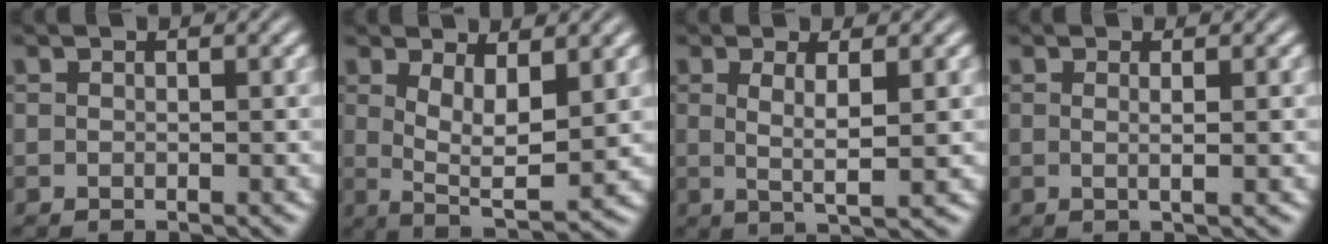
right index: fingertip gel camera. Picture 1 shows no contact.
{"total": 5.0, "force": [0.7, 1.9, 4.6], "torque": [-0.079, -0.028, 0.022]}
{"total": 3.2, "force": [0.4, -0.3, 3.1], "torque": [-0.051, -0.010, 0.014]}
{"total": 1.3, "force": [0.0, -1.0, 0.9], "torque": [-0.018, -0.009, 0.005]}